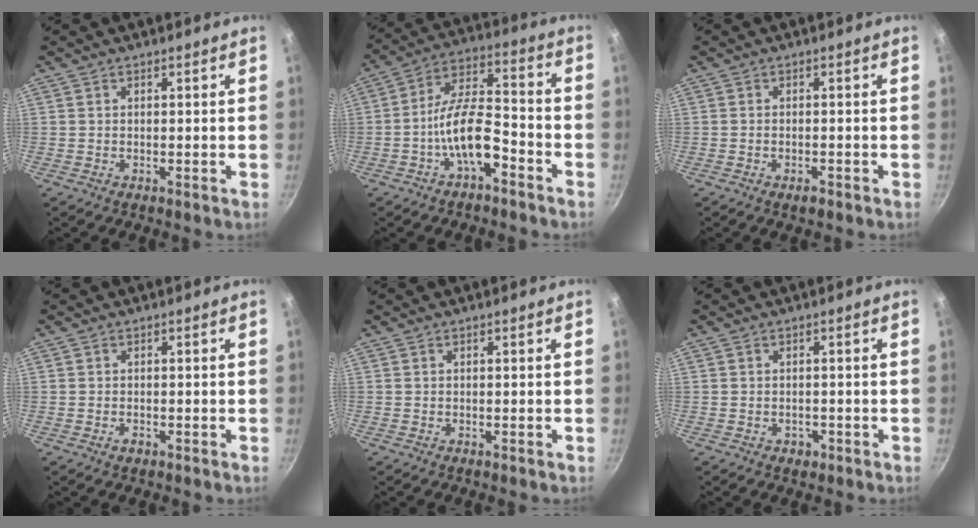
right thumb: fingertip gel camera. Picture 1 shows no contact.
{"total": 11.3, "force": [-5.3, 4.7, 8.8], "torque": [-0.143, 0.054, -0.100]}
{"total": 1.7, "force": [-1.1, 0.7, 1.1], "torque": [-0.019, 0.009, -0.017]}
{"total": 1.1, "force": [-0.5, 0.8, 0.6], "torque": [-0.008, 0.001, -0.010]}
{"total": 0.0}
{"total": 1.7, "force": [-0.7, 1.4, 0.7], "torque": [-0.004, 0.007, -0.004]}